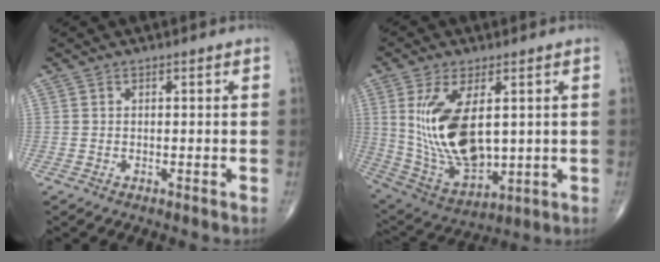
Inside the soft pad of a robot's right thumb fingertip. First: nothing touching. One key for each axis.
{"total": 17.3, "fx": 2.7, "fy": 8.8, "fz": 14.7, "tx": -0.272, "ty": -0.019, "tz": 0.074}